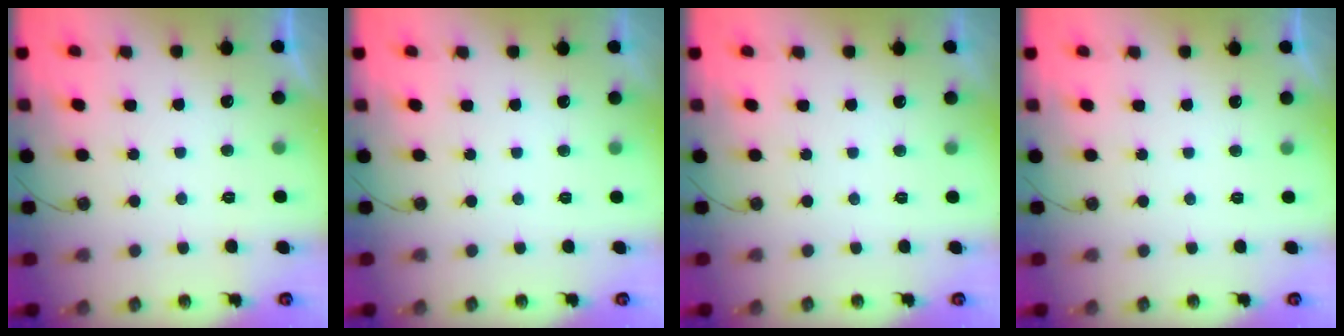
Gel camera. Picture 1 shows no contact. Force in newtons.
{"total": 0.0}
{"total": 0.0}
{"total": 0.0}